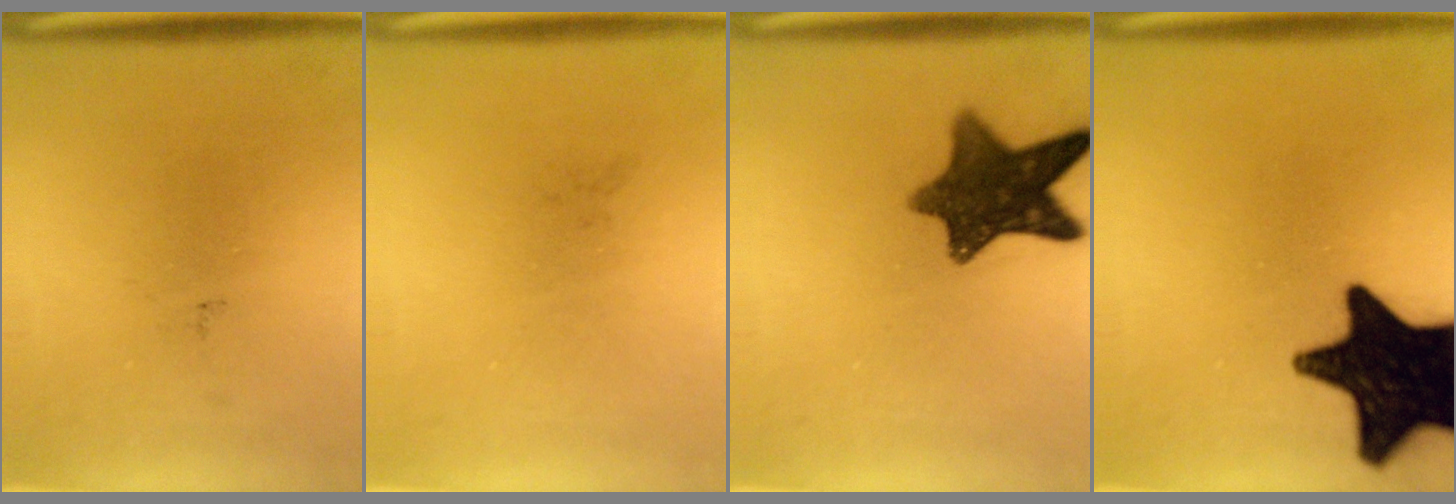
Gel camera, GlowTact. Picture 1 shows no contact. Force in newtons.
{"total": 0.0}
{"total": 10.9}
{"total": 19.4}